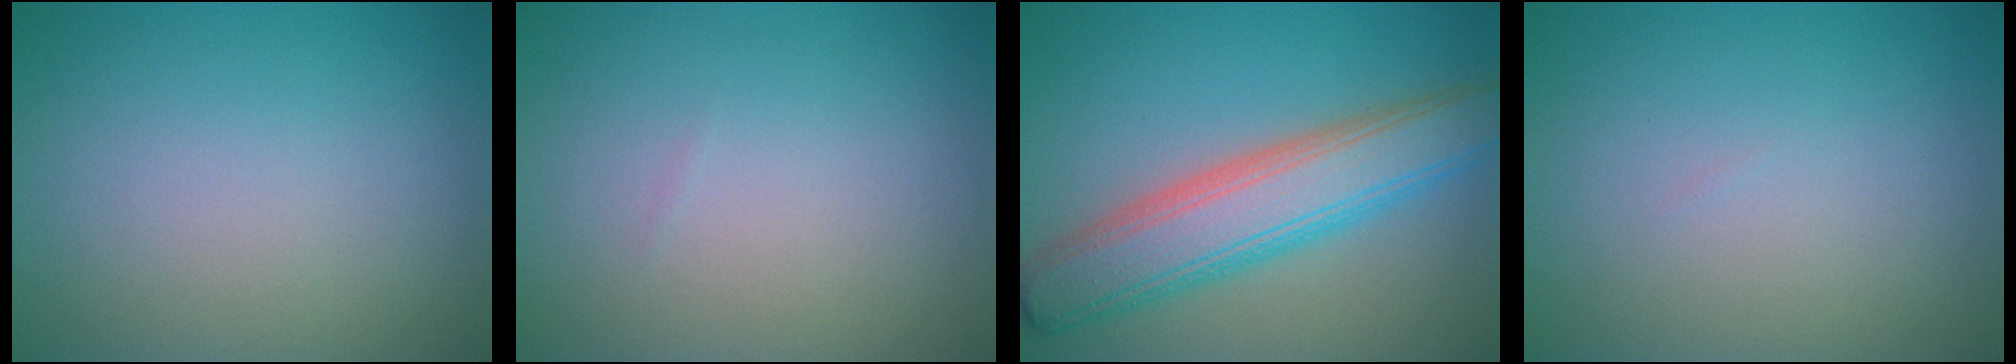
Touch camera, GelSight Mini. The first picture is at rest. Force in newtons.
{"total": 0.0}
{"total": 7.7, "press": 7.6, "slide": 0.5}
{"total": 0.0}